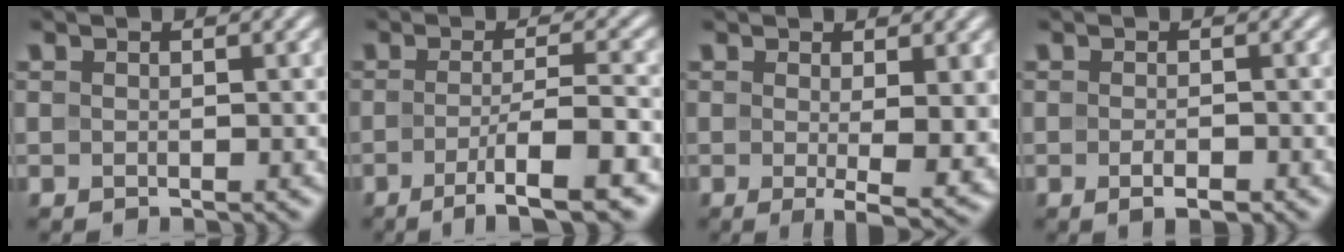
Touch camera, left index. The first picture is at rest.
{"total": 6.1, "force": [-2.7, 1.0, 5.3], "torque": [-0.082, -0.004, -0.050]}
{"total": 5.1, "force": [-0.2, 1.1, 5.0], "torque": [-0.074, -0.021, 0.003]}
{"total": 1.8, "force": [-0.8, 0.6, 1.5], "torque": [-0.026, -0.003, -0.013]}